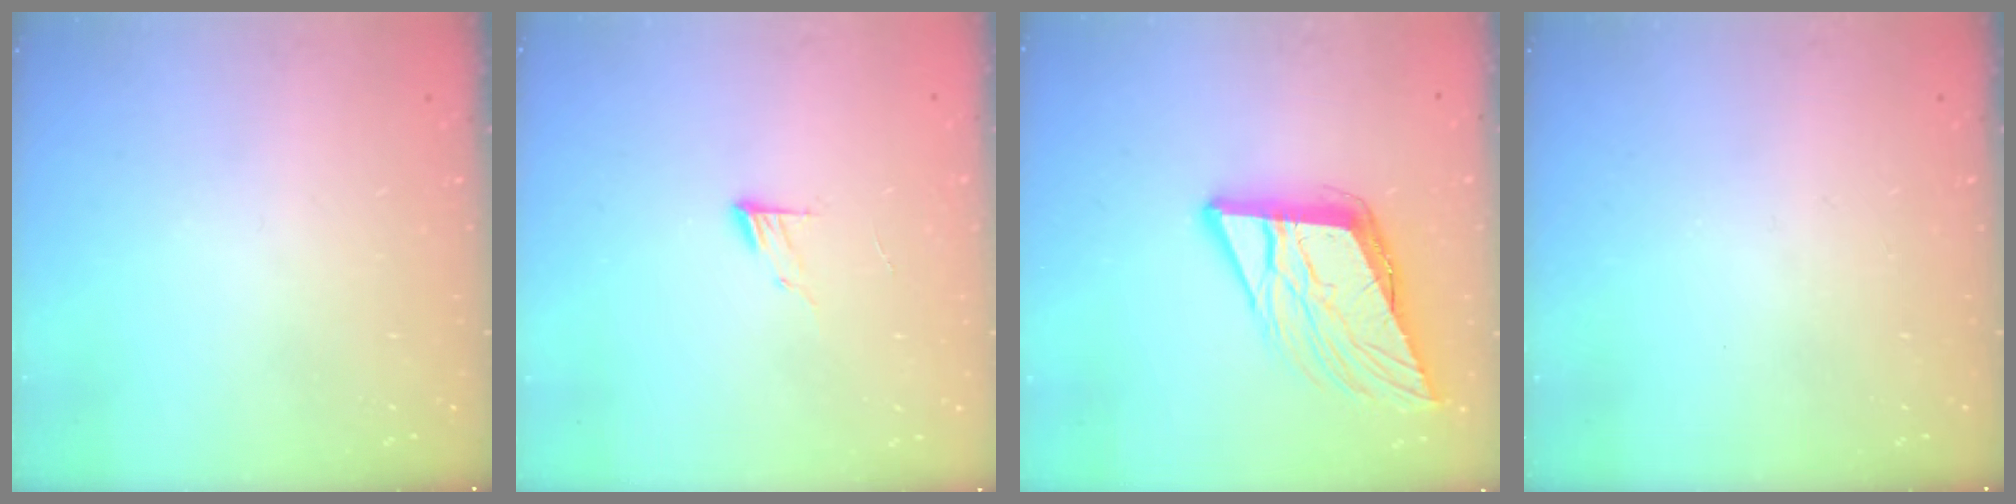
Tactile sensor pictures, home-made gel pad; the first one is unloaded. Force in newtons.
{"total": 6.2, "press": 6.2, "slide": 0.6}
{"total": 13.2, "press": 13.0, "slide": 2.6}
{"total": 0.0}